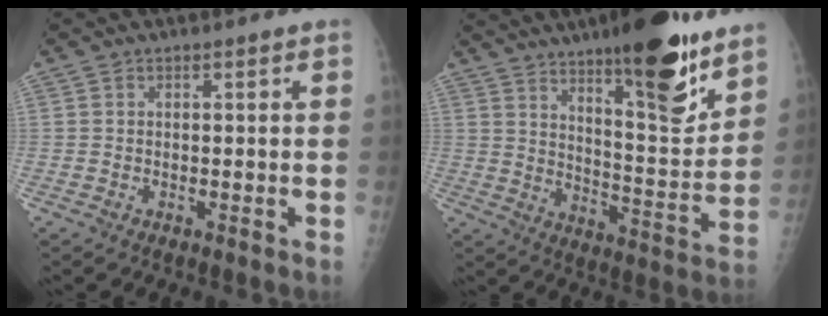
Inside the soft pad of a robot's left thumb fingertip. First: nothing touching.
{"total": 20.1, "force": [13.4, 4.8, 14.2], "torque": [-0.176, -0.084, 0.207]}